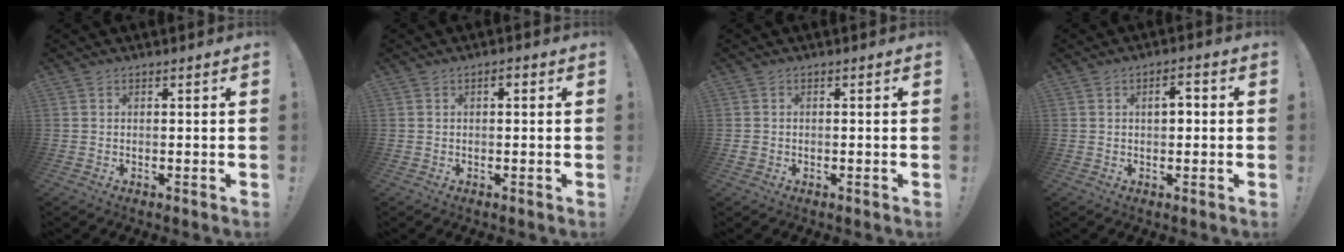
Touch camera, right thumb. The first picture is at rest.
{"total": 1.2, "force": [-0.1, 0.6, 1.0], "torque": [-0.015, 0.004, -0.005]}
{"total": 1.1, "force": [-0.3, 1.0, 0.2], "torque": [-0.010, 0.006, -0.004]}
{"total": 3.9, "force": [0.1, 2.0, 3.3], "torque": [-0.043, 0.005, -0.006]}